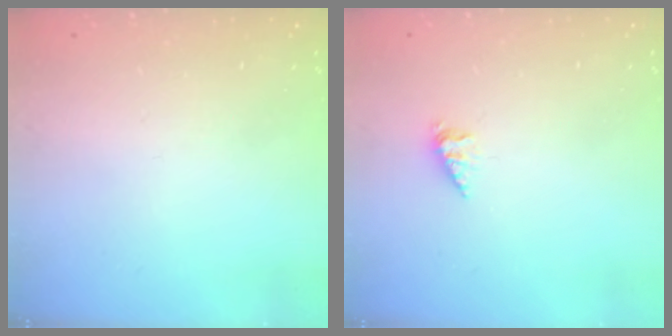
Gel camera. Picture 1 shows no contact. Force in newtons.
{"total": 2.3, "press": 2.2, "slide": 0.3}